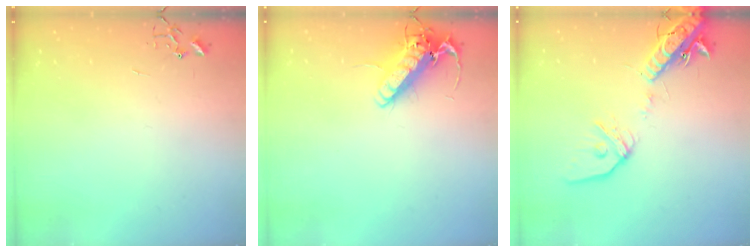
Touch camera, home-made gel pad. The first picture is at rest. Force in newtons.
{"total": 13.5, "press": 13.2, "slide": 2.7}
{"total": 15.6, "press": 15.3, "slide": 3.2}